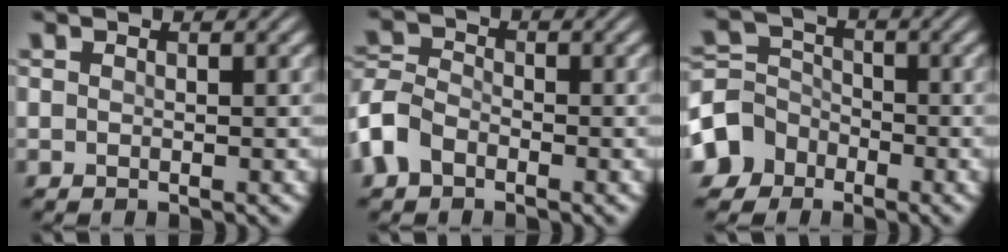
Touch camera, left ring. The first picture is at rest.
{"total": 3.8, "force": [-2.1, 2.5, 2.0], "torque": [-0.046, 0.005, -0.056]}
{"total": 5.1, "force": [-2.8, 4.2, 0.8], "torque": [-0.004, 0.009, -0.074]}